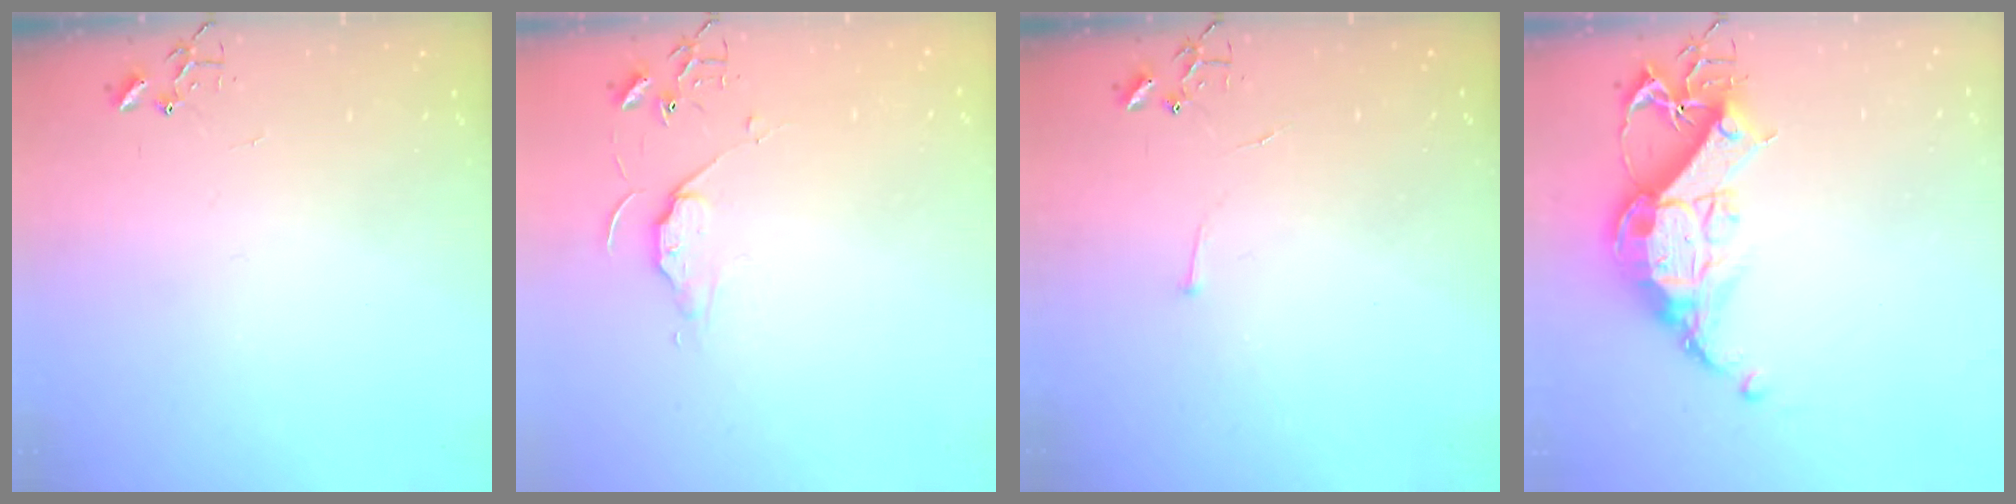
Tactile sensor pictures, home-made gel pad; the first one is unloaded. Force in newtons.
{"total": 6.1, "press": 6.0, "slide": 0.6}
{"total": 2.9, "press": 2.9, "slide": 0.4}
{"total": 13.9, "press": 13.9, "slide": 1.1}